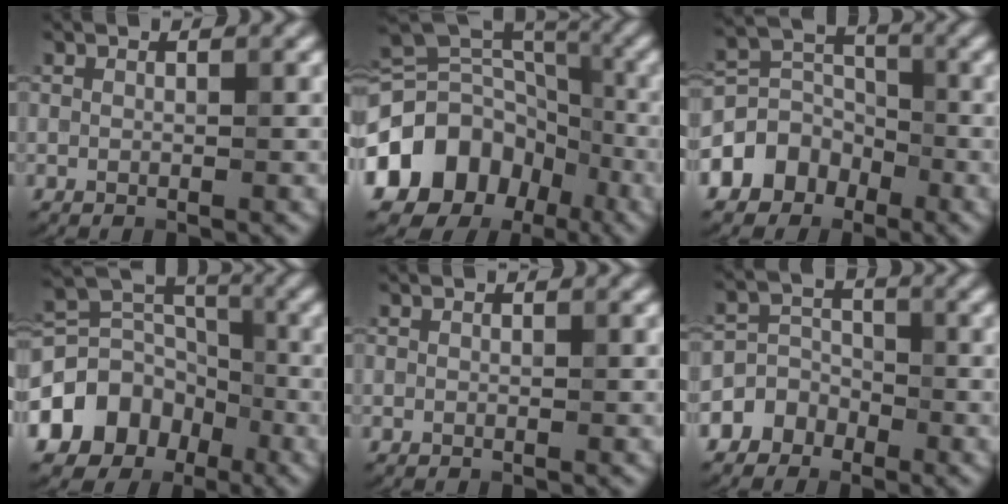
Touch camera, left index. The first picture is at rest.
{"total": 14.8, "force": [-6.6, 12.0, 5.6], "torque": [-0.115, -0.011, -0.122]}
{"total": 5.1, "force": [-2.6, 4.1, 1.6], "torque": [-0.007, 0.016, -0.065]}
{"total": 8.4, "force": [-4.0, 6.6, 3.2], "torque": [-0.062, 0.019, -0.087]}
{"total": 0.0}
{"total": 4.9, "force": [-2.8, 4.0, 0.5], "torque": [0.025, 0.002, -0.069]}